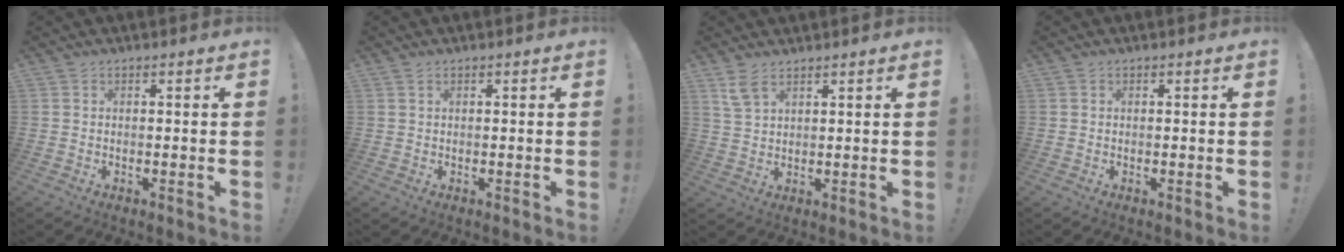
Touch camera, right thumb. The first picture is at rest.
{"total": 0.6, "force": [0.5, 0.3, 0.3], "torque": [-0.007, 0.000, 0.009]}
{"total": 5.2, "force": [3.7, 1.9, 3.1], "torque": [-0.059, -0.016, 0.071]}
{"total": 0.0}